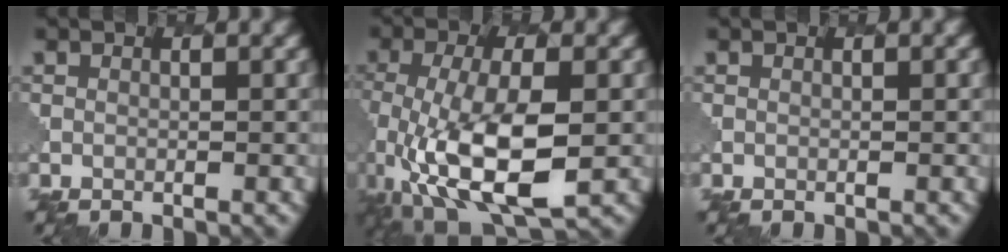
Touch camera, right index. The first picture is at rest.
{"total": 10.3, "force": [-3.0, 4.2, 9.0], "torque": [-0.182, -0.017, -0.046]}
{"total": 0.0}